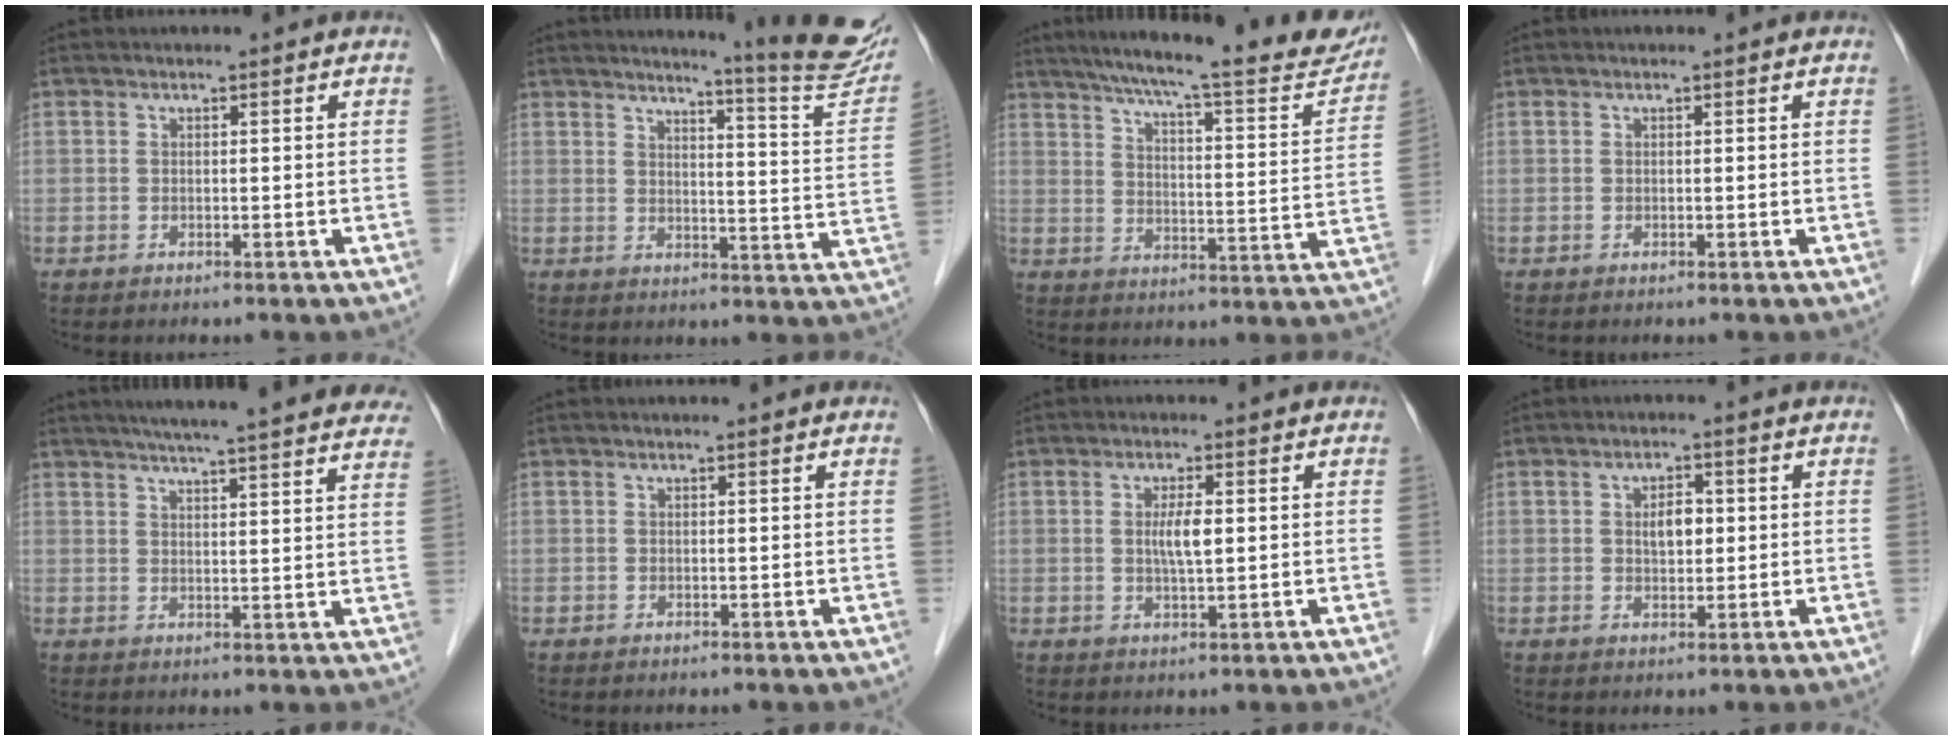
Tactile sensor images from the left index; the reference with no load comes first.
{"total": 15.2, "force": [13.8, -1.1, 6.4], "torque": [-0.079, -0.083, 0.150]}
{"total": 24.0, "force": [20.6, 2.8, 11.9], "torque": [-0.174, -0.025, 0.261]}
{"total": 0.0}
{"total": 25.1, "force": [22.0, 1.9, 11.7], "torque": [-0.170, -0.015, 0.263]}
{"total": 0.0}
{"total": 3.3, "force": [0.4, 0.4, 3.2], "torque": [-0.060, -0.001, 0.006]}
{"total": 3.2, "force": [0.4, 1.7, 2.7], "torque": [-0.044, 0.005, 0.008]}